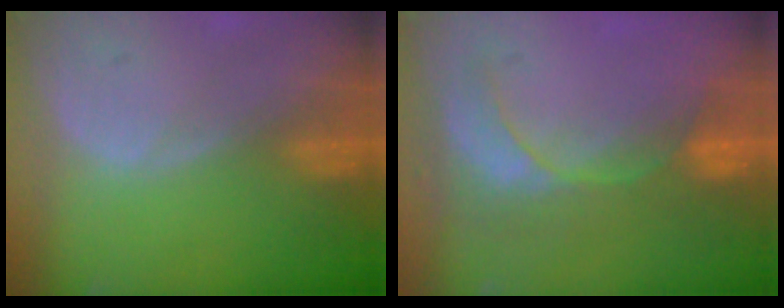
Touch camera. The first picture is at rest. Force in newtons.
{"total": 9.0, "press": 7.8, "slide": 4.6}